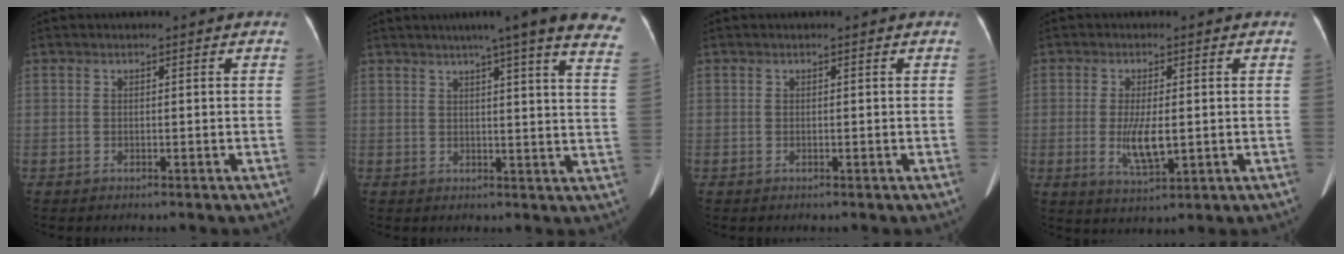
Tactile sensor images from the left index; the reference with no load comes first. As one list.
[{"total": 21.2, "force": [17.5, 0.0, 11.9], "torque": [-0.154, -0.026, 0.193]}, {"total": 0.0}, {"total": 5.4, "force": [-0.4, 1.5, 5.1], "torque": [-0.104, -0.012, -0.003]}]